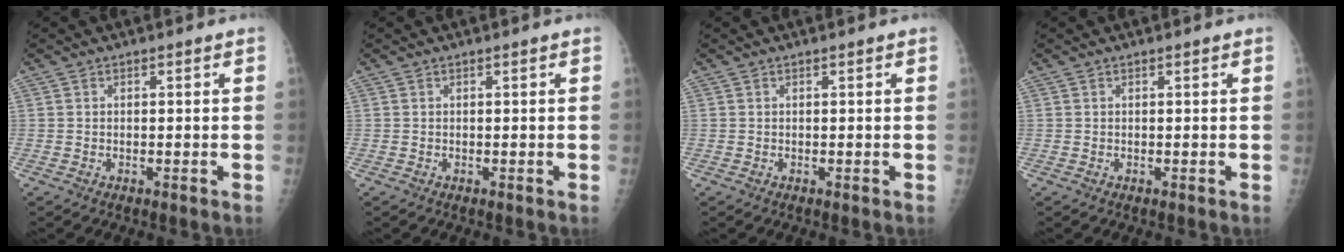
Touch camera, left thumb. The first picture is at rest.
{"total": 0.0}
{"total": 0.0}
{"total": 0.0}